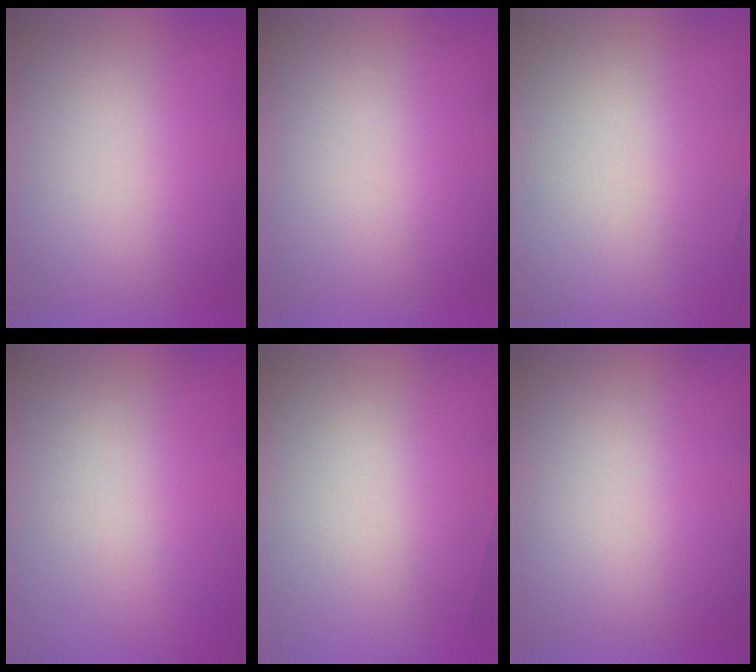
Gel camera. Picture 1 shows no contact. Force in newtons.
{"total": 0.0}
{"total": 4.5}
{"total": 5.0}
{"total": 6.9}
{"total": 0.0}